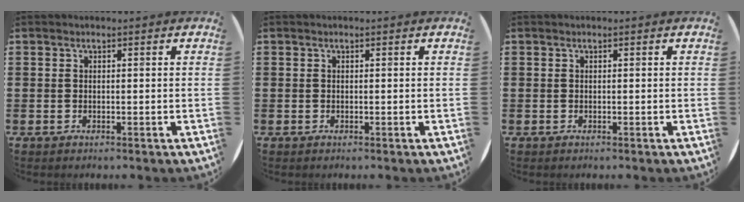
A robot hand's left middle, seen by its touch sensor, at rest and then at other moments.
{"total": 0.0}
{"total": 0.0}